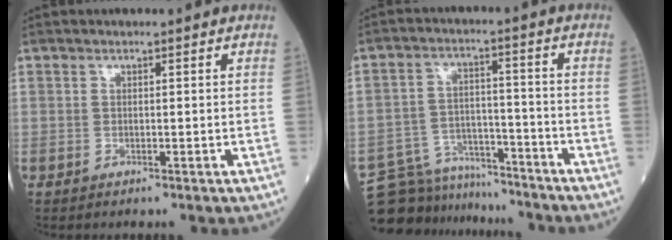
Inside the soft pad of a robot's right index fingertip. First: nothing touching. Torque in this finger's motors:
{"motor_torque": [0.16, -0.56, -0.03, -0.21]}